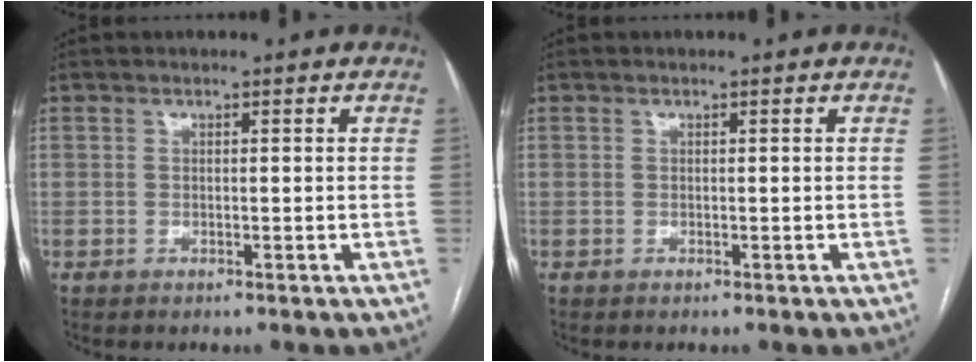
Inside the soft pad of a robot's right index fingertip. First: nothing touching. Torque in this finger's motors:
{"motor_torque": [-0.03, 0.03, 0.00, 0.00]}